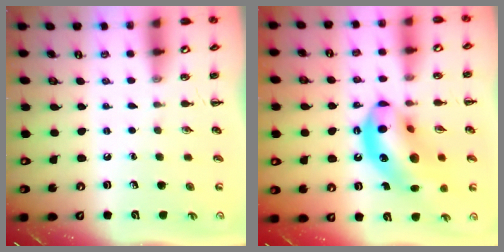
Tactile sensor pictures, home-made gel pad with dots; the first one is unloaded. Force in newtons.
{"total": 16.9, "press": 16.4, "slide": 4.3}